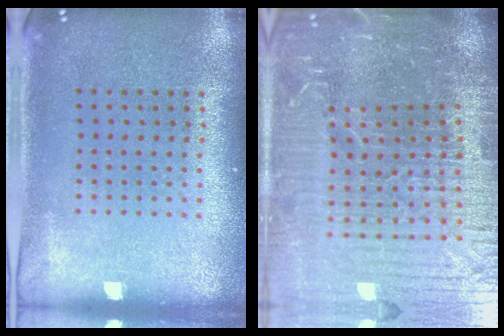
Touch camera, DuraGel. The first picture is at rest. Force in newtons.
{"total": 7.0, "press": 6.1, "slide": 3.5}